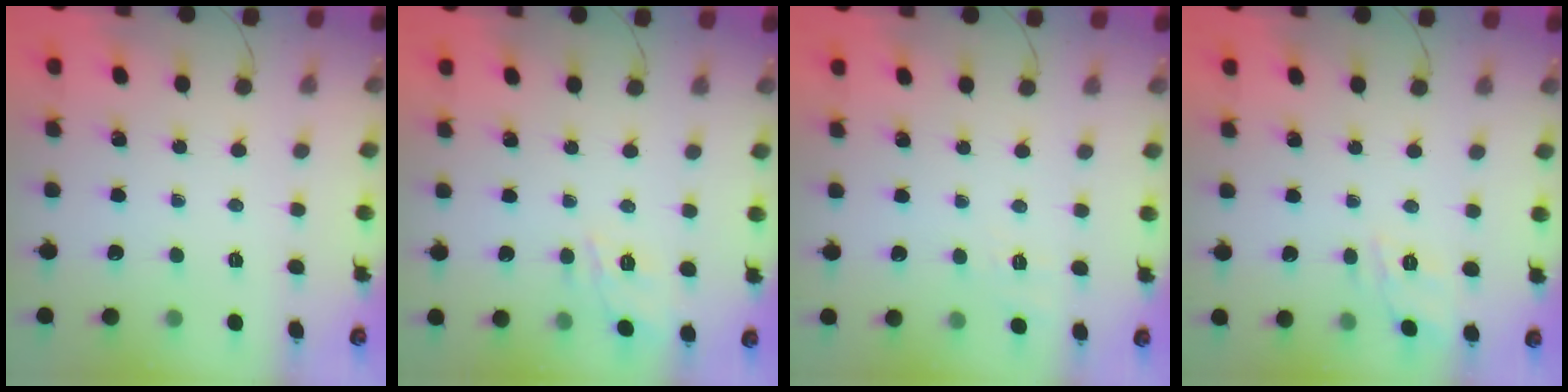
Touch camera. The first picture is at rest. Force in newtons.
{"total": 8.5, "press": 8.4, "slide": 1.0}
{"total": 3.7, "press": 3.1, "slide": 2.0}
{"total": 5.3, "press": 5.0, "slide": 1.7}